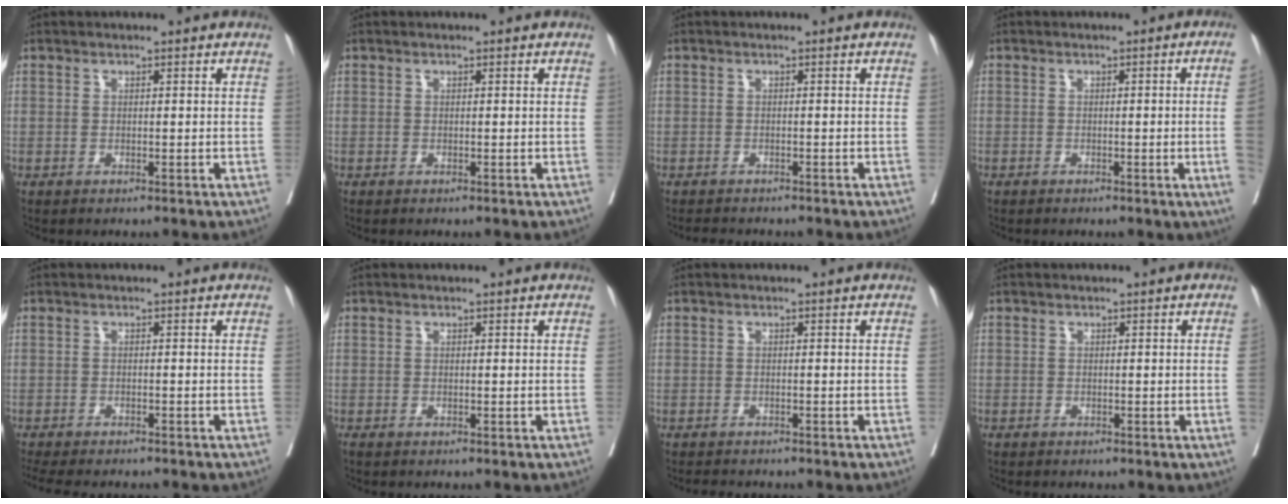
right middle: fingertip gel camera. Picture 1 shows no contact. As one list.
[{"total": 0.0}, {"total": 2.7, "force": [-2.5, 0.8, 0.6], "torque": [-0.011, -0.009, -0.036]}, {"total": 4.2, "force": [-0.7, -1.7, 3.8], "torque": [-0.045, -0.009, -0.009]}, {"total": 9.5, "force": [-8.4, 1.9, 4.0], "torque": [-0.060, -0.017, -0.117]}, {"total": 0.0}, {"total": 2.4, "force": [-2.2, 0.7, 0.5], "torque": [-0.012, -0.009, -0.031]}, {"total": 1.0, "force": [-0.2, -0.4, 0.8], "torque": [-0.006, 0.000, -0.002]}]